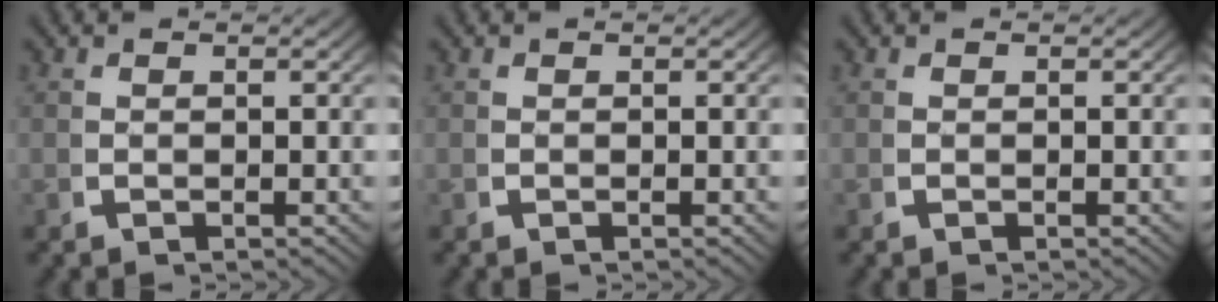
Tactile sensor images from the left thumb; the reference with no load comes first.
{"total": 0.0}
{"total": 0.0}